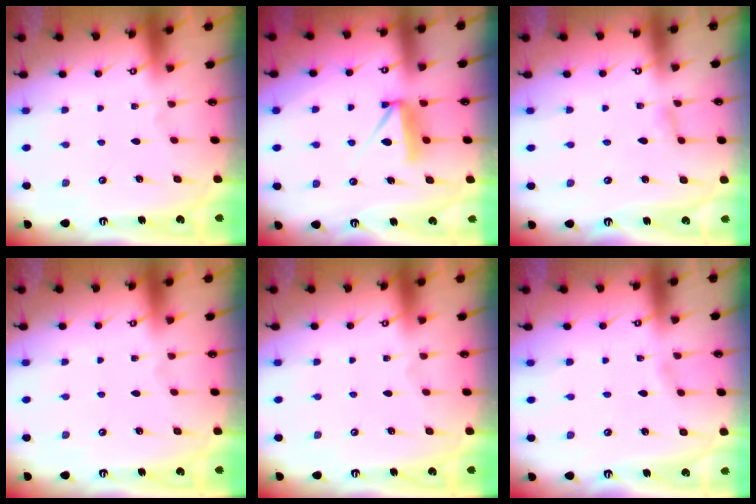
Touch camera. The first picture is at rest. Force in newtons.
{"total": 9.2, "press": 9.2, "slide": 0.7}
{"total": 2.9, "press": 2.9, "slide": 0.4}
{"total": 0.0}
{"total": 0.0}
{"total": 1.3, "press": 1.3, "slide": 0.2}